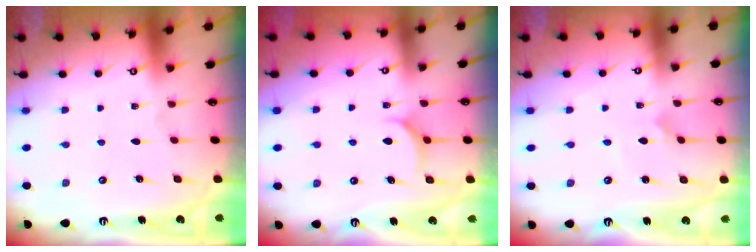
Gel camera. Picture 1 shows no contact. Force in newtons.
{"total": 6.7, "press": 6.7, "slide": 0.6}
{"total": 2.3, "press": 2.3, "slide": 0.2}